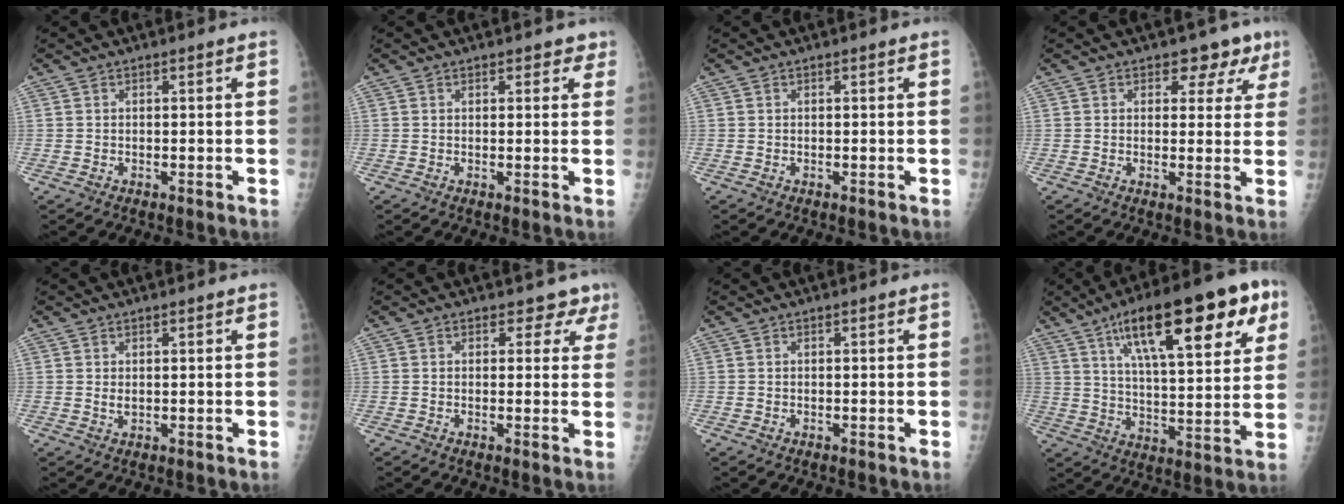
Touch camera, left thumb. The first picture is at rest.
{"total": 2.2, "force": [1.5, 1.4, 0.7], "torque": [0.019, -0.004, 0.011]}
{"total": 0.0}
{"total": 5.7, "force": [3.4, 3.8, 2.5], "torque": [0.007, -0.012, 0.035]}
{"total": 1.4, "force": [0.6, 0.8, 1.1], "torque": [-0.017, -0.005, 0.013]}
{"total": 3.5, "force": [2.5, 2.3, 0.4], "torque": [0.025, -0.014, 0.012]}
{"total": 0.0}
{"total": 26.0, "force": [12.4, 8.5, 21.2], "torque": [-0.293, -0.009, 0.191]}